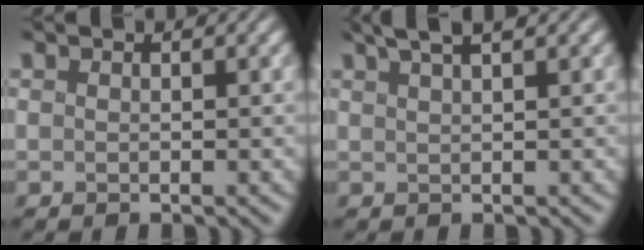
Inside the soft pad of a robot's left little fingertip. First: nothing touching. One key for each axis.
{"total": 4.5, "fx": 3.3, "fy": 0.9, "fz": 2.9, "tx": -0.039, "ty": 0.023, "tz": 0.031}